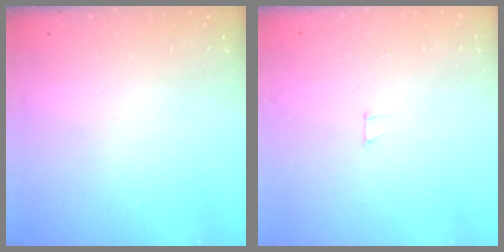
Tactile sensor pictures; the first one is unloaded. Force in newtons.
{"total": 2.5, "press": 2.5, "slide": 0.2}